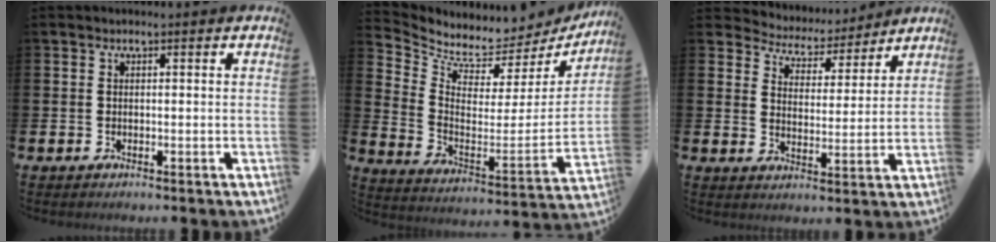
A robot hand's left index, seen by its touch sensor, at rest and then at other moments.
{"total": 5.8, "force": [5.3, 2.2, 0.7], "torque": [-0.051, -0.058, 0.087]}
{"total": 4.9, "force": [4.5, 1.8, -0.3], "torque": [-0.026, -0.043, 0.075]}